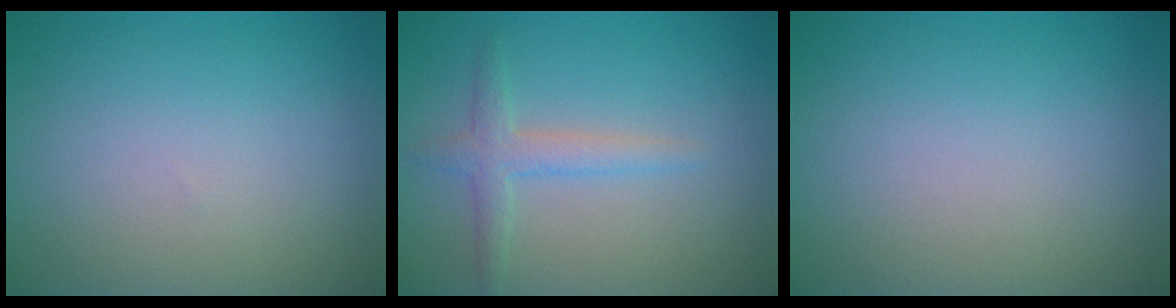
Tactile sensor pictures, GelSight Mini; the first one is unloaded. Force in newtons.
{"total": 2.2, "press": 2.2, "slide": 0.0}
{"total": 0.0}